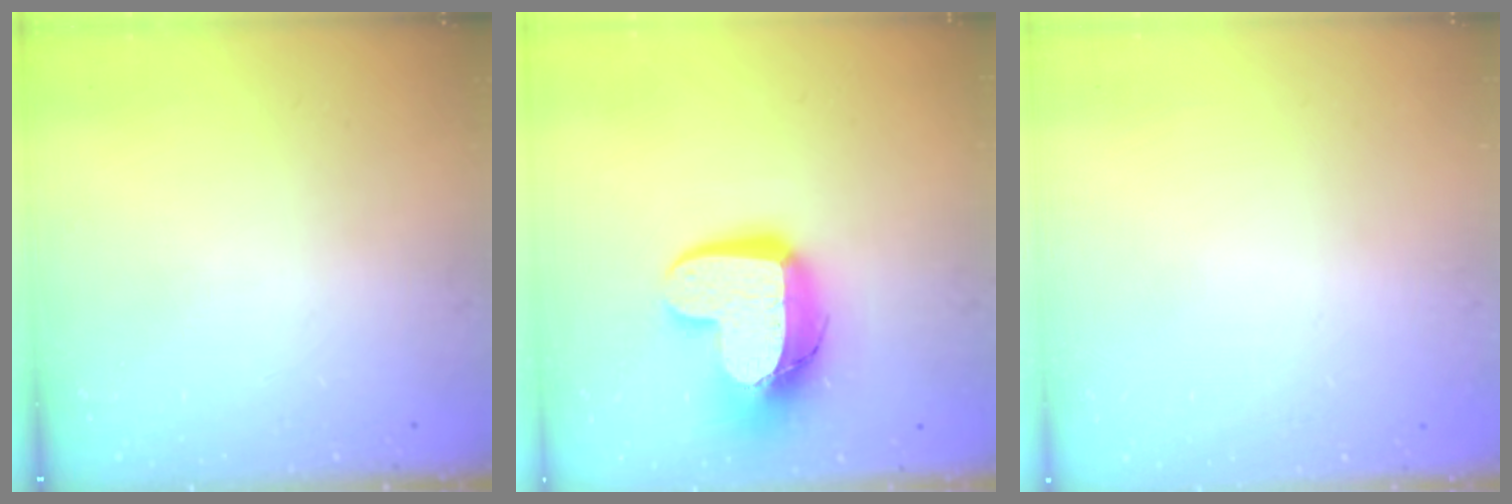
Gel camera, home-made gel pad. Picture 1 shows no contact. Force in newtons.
{"total": 15.1, "press": 15.0, "slide": 1.4}
{"total": 0.0}